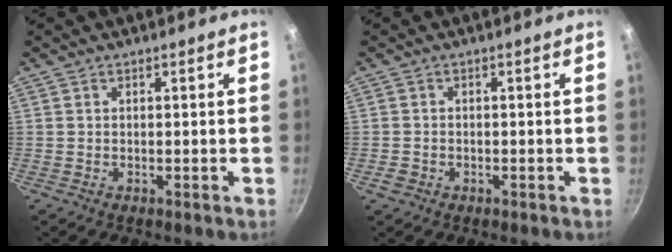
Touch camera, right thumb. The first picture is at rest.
{"total": 1.1, "force": [-0.5, 0.8, 0.5], "torque": [-0.013, 0.002, -0.010]}